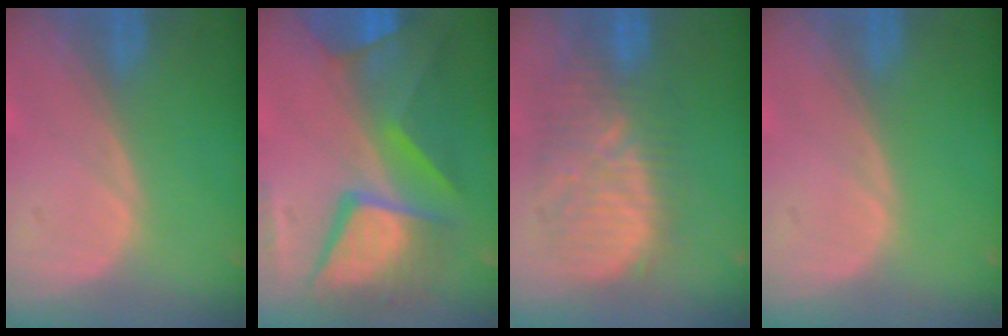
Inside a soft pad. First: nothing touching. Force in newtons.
{"total": 11.9, "press": 11.9, "slide": 1.1}
{"total": 9.9, "press": 9.8, "slide": 1.5}
{"total": 0.0}